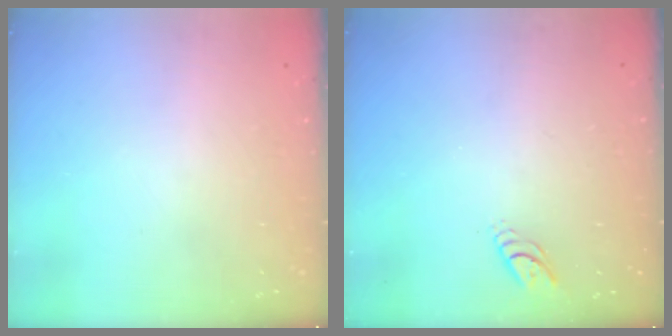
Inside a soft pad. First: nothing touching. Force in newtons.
{"total": 3.6, "press": 3.6, "slide": 0.1}